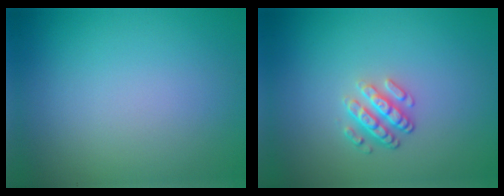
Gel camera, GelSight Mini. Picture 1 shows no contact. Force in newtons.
{"total": 2.8, "press": 2.3, "slide": 1.5}